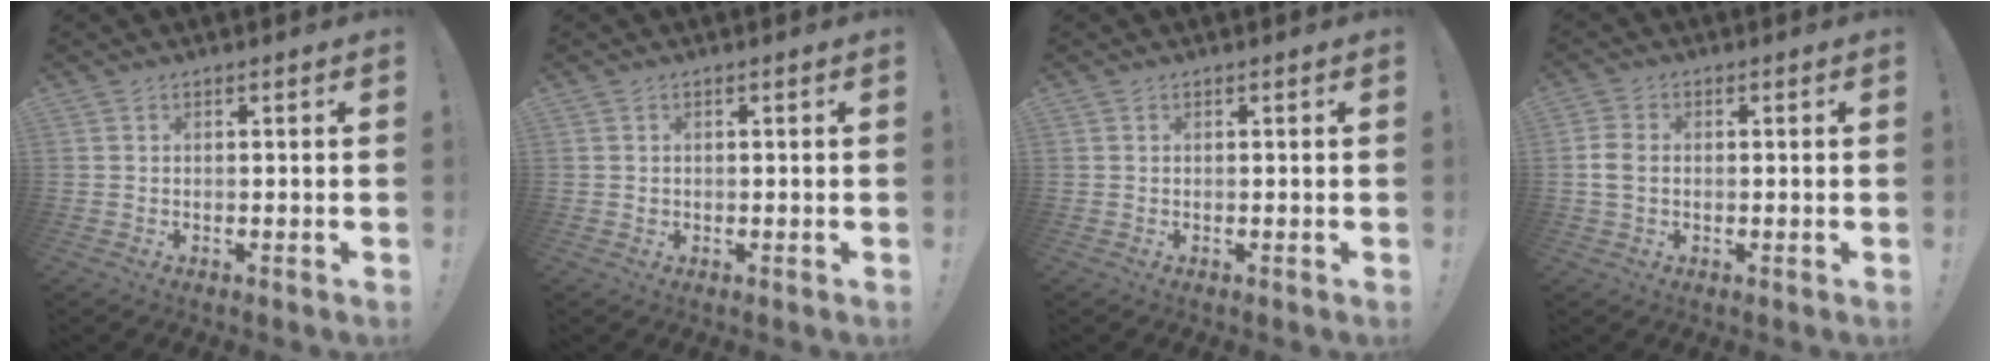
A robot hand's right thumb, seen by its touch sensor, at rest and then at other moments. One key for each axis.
{"total": 0.6, "fx": 0.0, "fy": 0.6, "fz": 0.1, "tx": 0.007, "ty": 0.000, "tz": -0.002}
{"total": 0.0}
{"total": 4.6, "fx": -0.2, "fy": 3.4, "fz": 3.1, "tx": -0.069, "ty": 0.008, "tz": -0.003}